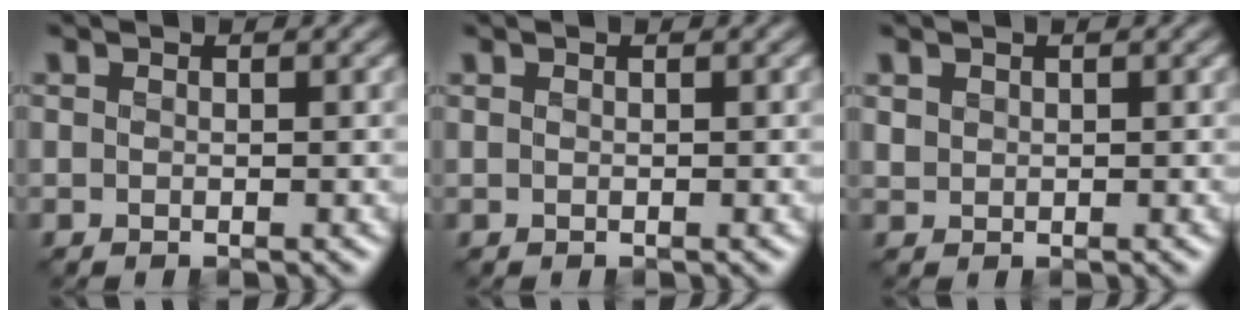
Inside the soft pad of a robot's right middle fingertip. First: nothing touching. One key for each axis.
{"total": 0.0}
{"total": 0.8, "fx": 0.5, "fy": 0.6, "fz": 0.1, "tx": -0.003, "ty": -0.004, "tz": 0.014}